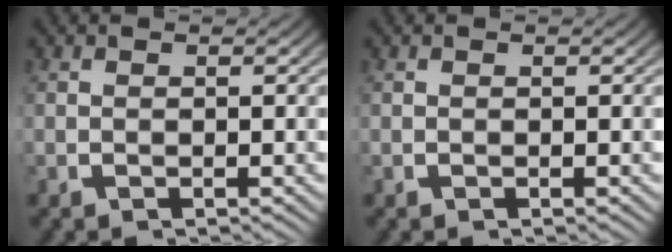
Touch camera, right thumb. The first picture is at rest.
{"total": 0.0}